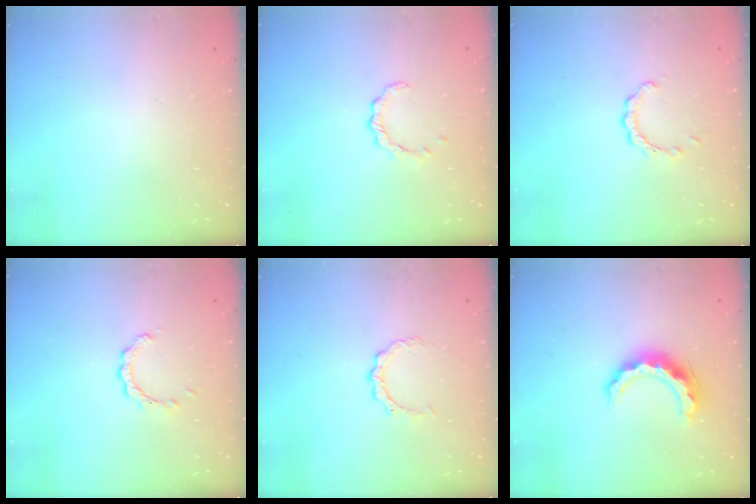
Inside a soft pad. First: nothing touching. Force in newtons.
{"total": 2.4, "press": 2.4, "slide": 0.4}
{"total": 2.6, "press": 2.6, "slide": 0.2}
{"total": 2.0, "press": 2.0, "slide": 0.2}
{"total": 3.0, "press": 3.0, "slide": 0.2}
{"total": 11.7, "press": 11.6, "slide": 0.8}